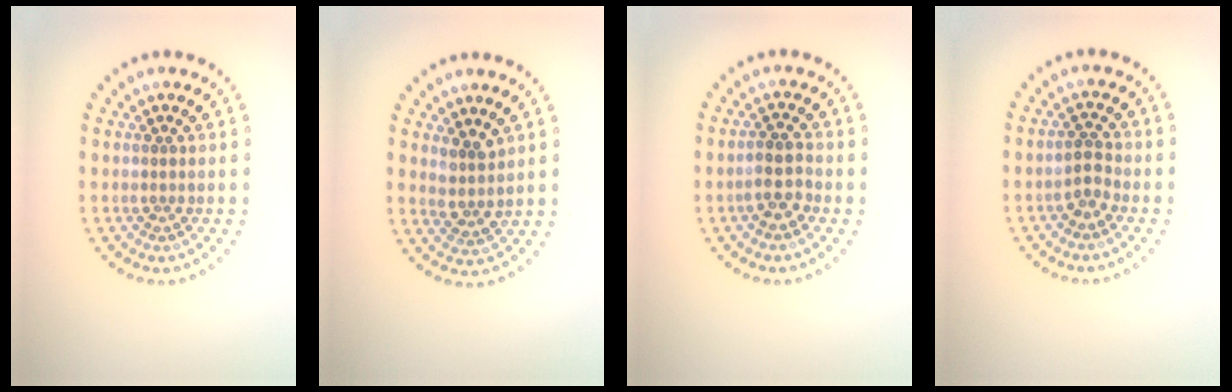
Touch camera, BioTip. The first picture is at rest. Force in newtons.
{"total": 2.0, "press": 1.6, "slide": 1.3}
{"total": 2.3, "press": 2.1, "slide": 0.9}
{"total": 1.9, "press": 1.7, "slide": 0.7}